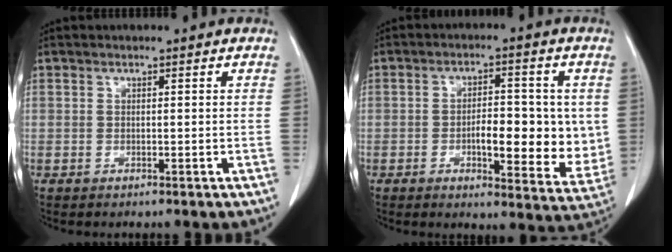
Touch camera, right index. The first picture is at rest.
{"total": 11.2, "force": [-0.5, 4.2, 10.4], "torque": [-0.139, -0.003, -0.002]}